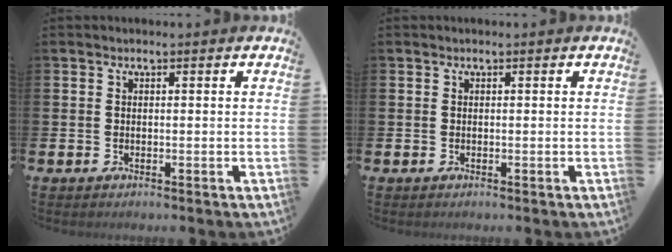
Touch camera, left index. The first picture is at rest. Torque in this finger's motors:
{"motor_torque": [0.03, 0.01, 0.01, 0.00]}